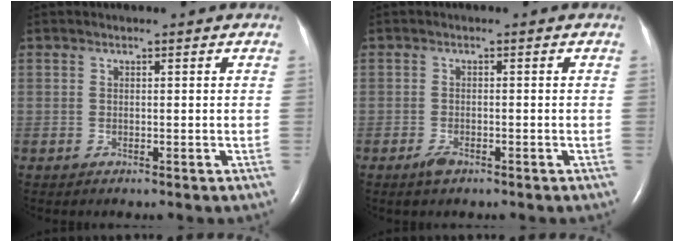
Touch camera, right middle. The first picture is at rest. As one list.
[{"total": 1.7, "force": [-1.2, 0.6, 1.1], "torque": [-0.030, -0.003, -0.020]}]